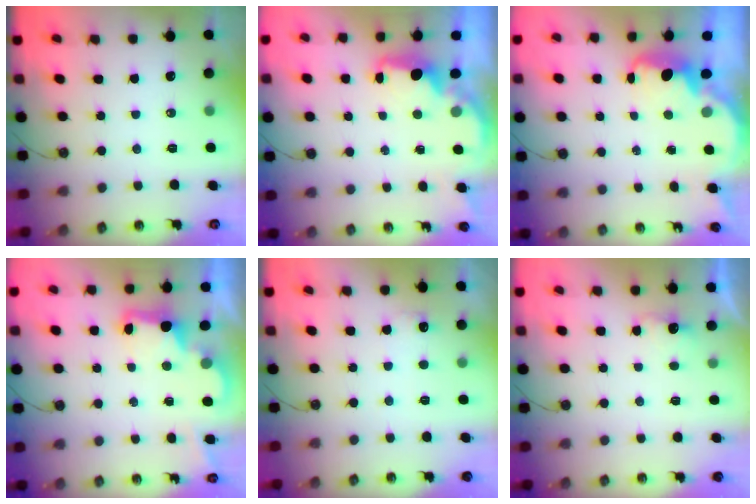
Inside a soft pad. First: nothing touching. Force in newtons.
{"total": 2.3, "press": 2.2, "slide": 0.7}
{"total": 2.8, "press": 2.8, "slide": 0.4}
{"total": 3.0, "press": 2.9, "slide": 0.6}
{"total": 5.8, "press": 5.7, "slide": 1.1}
{"total": 2.8, "press": 2.7, "slide": 0.9}